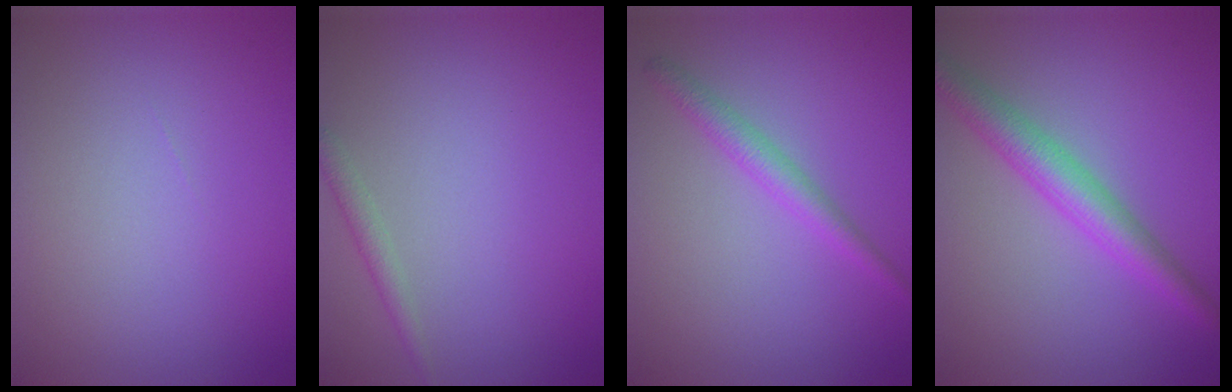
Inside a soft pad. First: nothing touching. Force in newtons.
{"total": 1.3, "press": 1.3, "slide": 0.1}
{"total": 2.2, "press": 2.2, "slide": 0.1}
{"total": 4.2, "press": 4.2, "slide": 0.1}